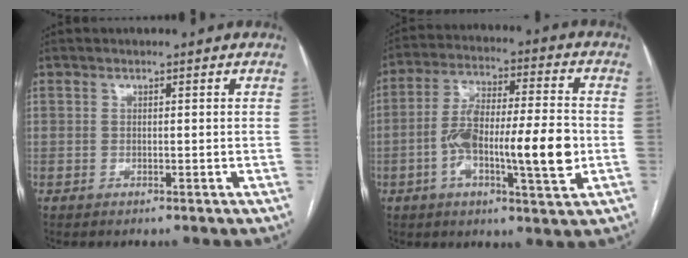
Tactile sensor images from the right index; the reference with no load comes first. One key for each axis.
{"total": 15.1, "fx": -3.0, "fy": 3.1, "fz": 14.5, "tx": -0.253, "ty": 0.013, "tz": -0.051}